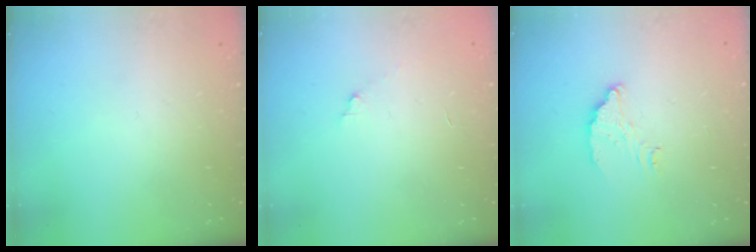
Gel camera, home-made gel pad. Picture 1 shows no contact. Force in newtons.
{"total": 4.7, "press": 4.7, "slide": 0.3}
{"total": 4.9, "press": 4.9, "slide": 0.3}